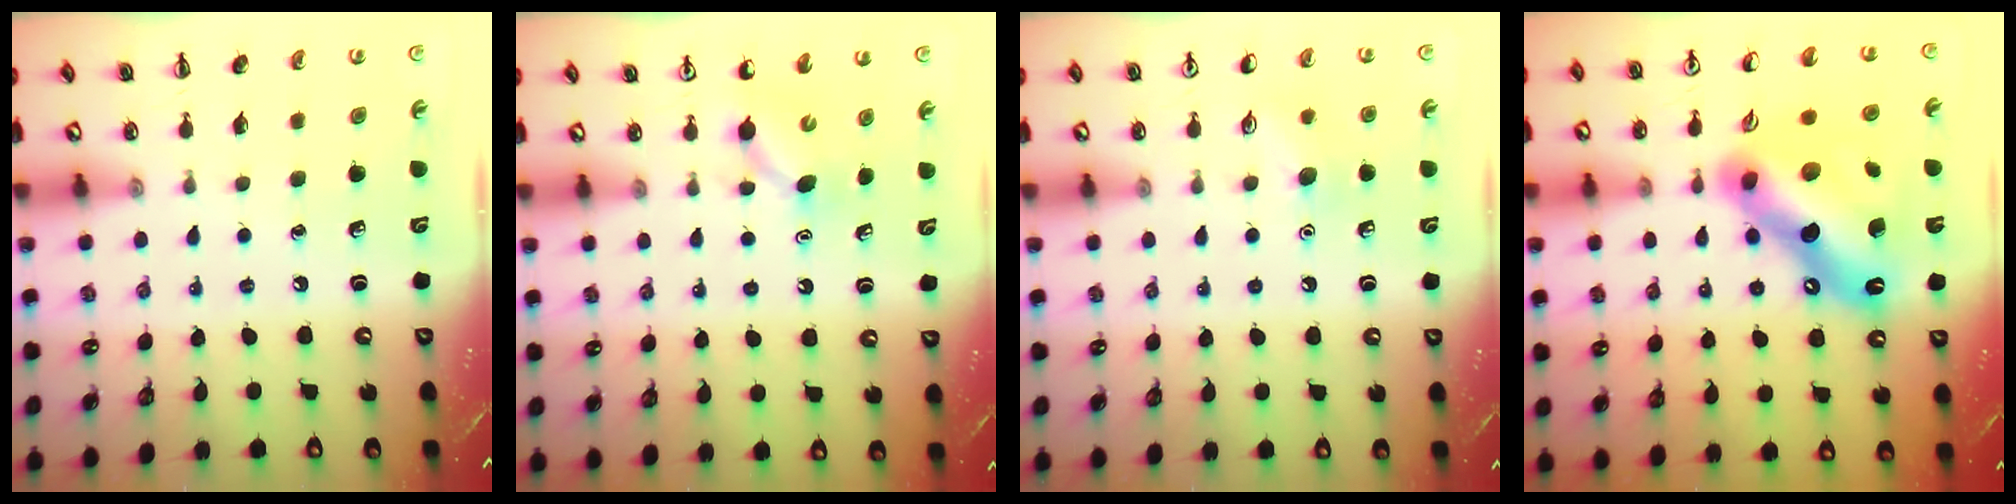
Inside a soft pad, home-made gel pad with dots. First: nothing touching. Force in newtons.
{"total": 2.9, "press": 2.7, "slide": 1.1}
{"total": 7.7, "press": 7.5, "slide": 1.9}
{"total": 17.6, "press": 17.6, "slide": 0.1}